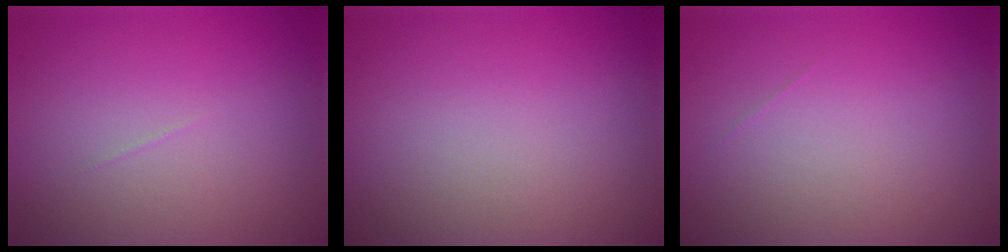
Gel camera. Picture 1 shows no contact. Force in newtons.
{"total": 0.0}
{"total": 0.0}